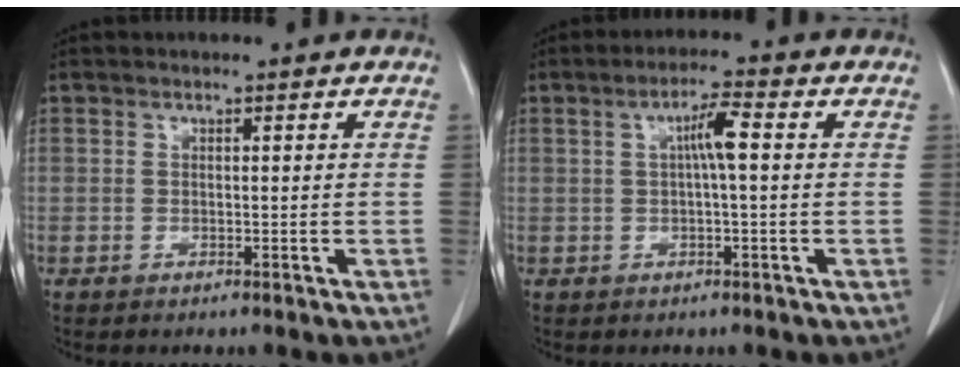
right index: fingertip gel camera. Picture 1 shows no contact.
{"total": 4.1, "force": [0.7, 0.4, 4.1], "torque": [-0.072, 0.012, 0.010]}